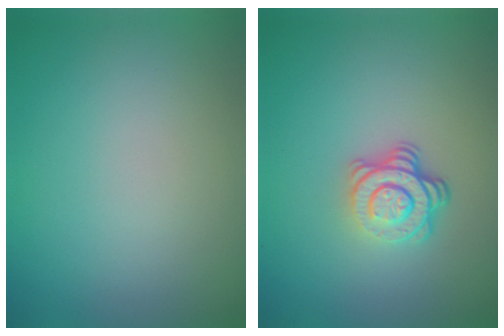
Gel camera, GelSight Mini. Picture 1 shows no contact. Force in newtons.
{"total": 3.9, "press": 2.7, "slide": 2.9}